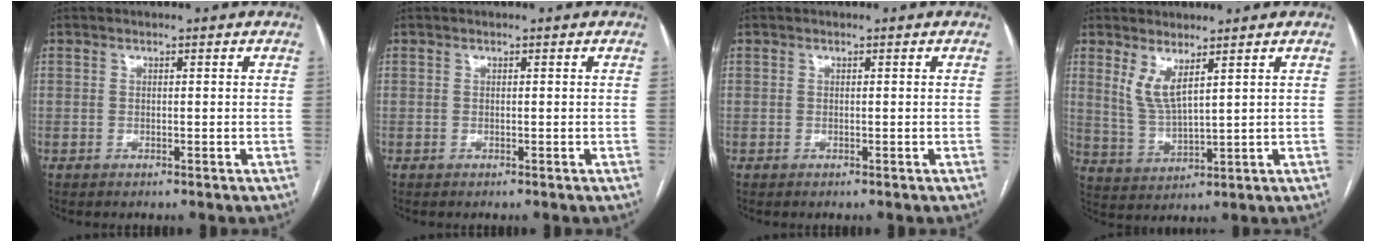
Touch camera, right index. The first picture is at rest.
{"total": 0.0}
{"total": 0.0}
{"total": 5.1, "force": [3.0, 0.9, 4.1], "torque": [-0.091, -0.015, 0.070]}